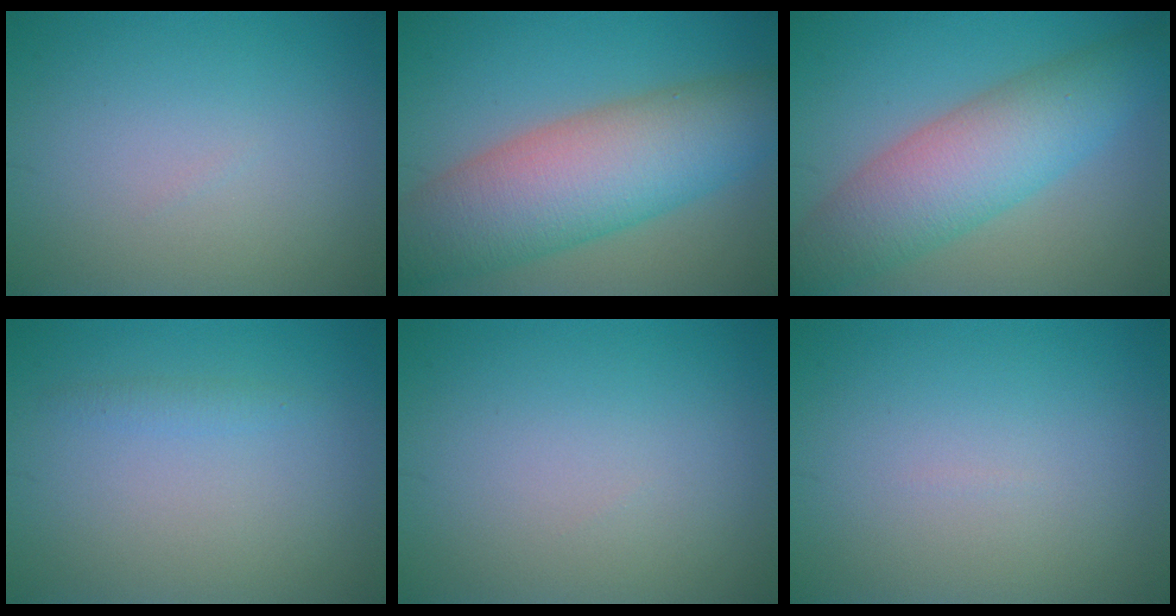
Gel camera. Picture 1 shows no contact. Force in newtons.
{"total": 10.6, "press": 10.6, "slide": 0.5}
{"total": 7.8, "press": 7.8, "slide": 0.2}
{"total": 0.9, "press": 0.9, "slide": 0.0}
{"total": 0.0}
{"total": 0.0}